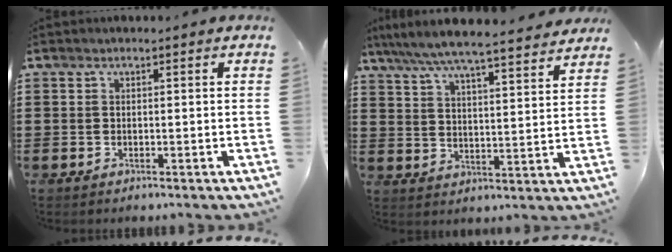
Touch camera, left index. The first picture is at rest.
{"total": 6.2, "force": [5.7, -0.5, 2.3], "torque": [-0.070, -0.041, 0.094]}